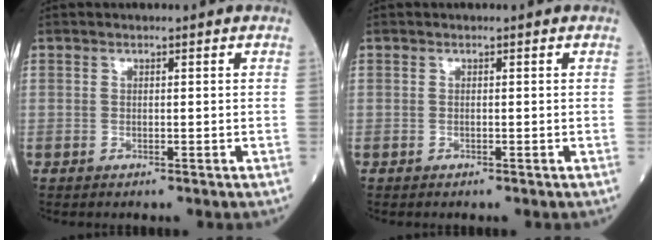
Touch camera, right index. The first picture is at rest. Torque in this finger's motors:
{"motor_torque": [0.01, 0.01, 0.00, -0.01]}